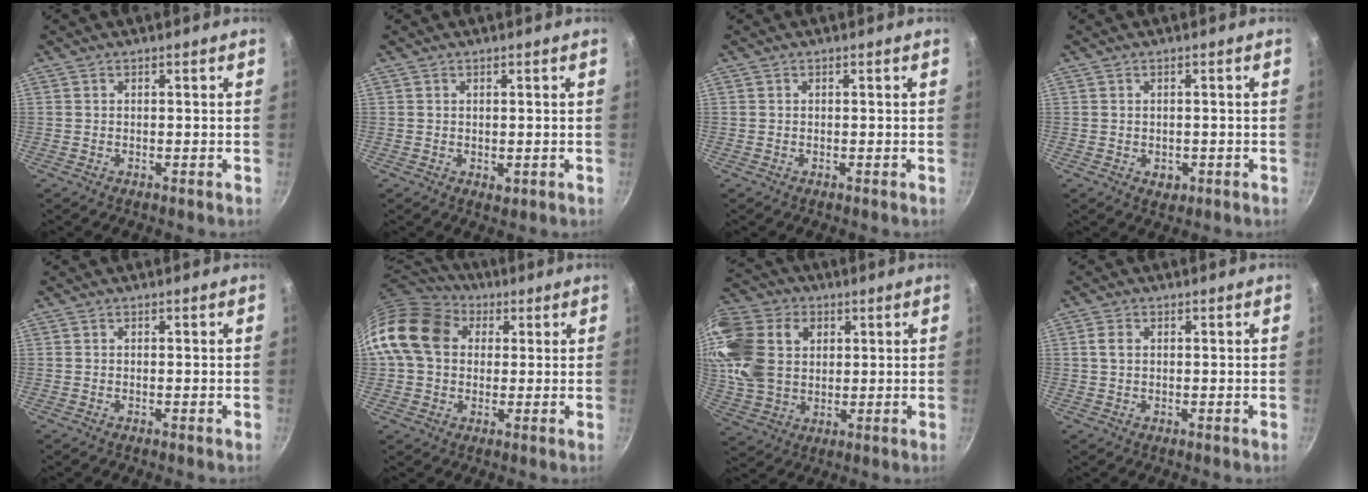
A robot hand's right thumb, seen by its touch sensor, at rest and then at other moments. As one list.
[{"total": 1.0, "force": [0.1, 0.7, 0.8], "torque": [-0.011, -0.004, 0.002]}, {"total": 0.0}, {"total": 2.3, "force": [-0.6, 1.7, 1.3], "torque": [-0.018, 0.001, -0.002]}, {"total": 0.0}, {"total": 15.8, "force": [3.3, 12.4, 9.3], "torque": [-0.159, 0.028, 0.044]}, {"total": 18.2, "force": [4.1, 13.7, 11.2], "torque": [-0.212, 0.006, 0.078]}, {"total": 2.4, "force": [0.4, 1.7, 1.6], "torque": [-0.027, 0.004, 0.007]}]